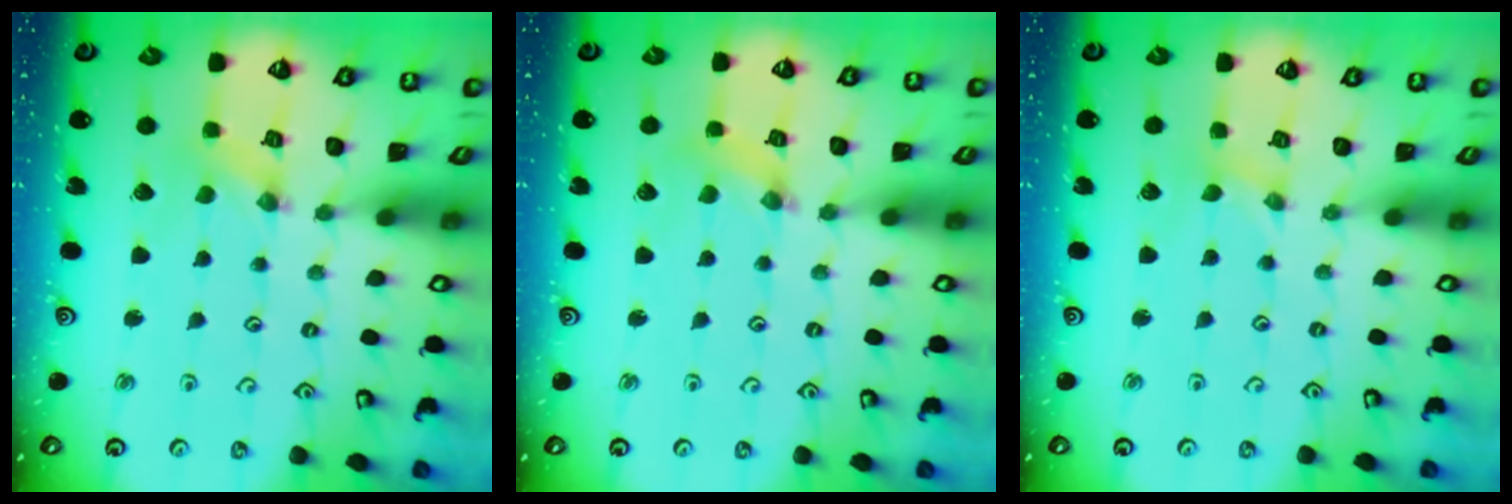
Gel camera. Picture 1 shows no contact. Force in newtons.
{"total": 2.1, "press": 2.1, "slide": 0.3}
{"total": 0.0}